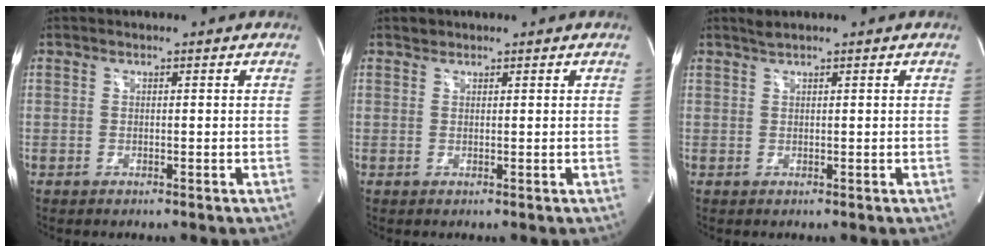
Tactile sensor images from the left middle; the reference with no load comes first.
{"total": 0.8, "force": [0.7, 0.3, -0.1], "torque": [-0.001, 0.001, 0.010]}
{"total": 1.0, "force": [0.9, -0.3, 0.4], "torque": [-0.014, 0.005, 0.024]}